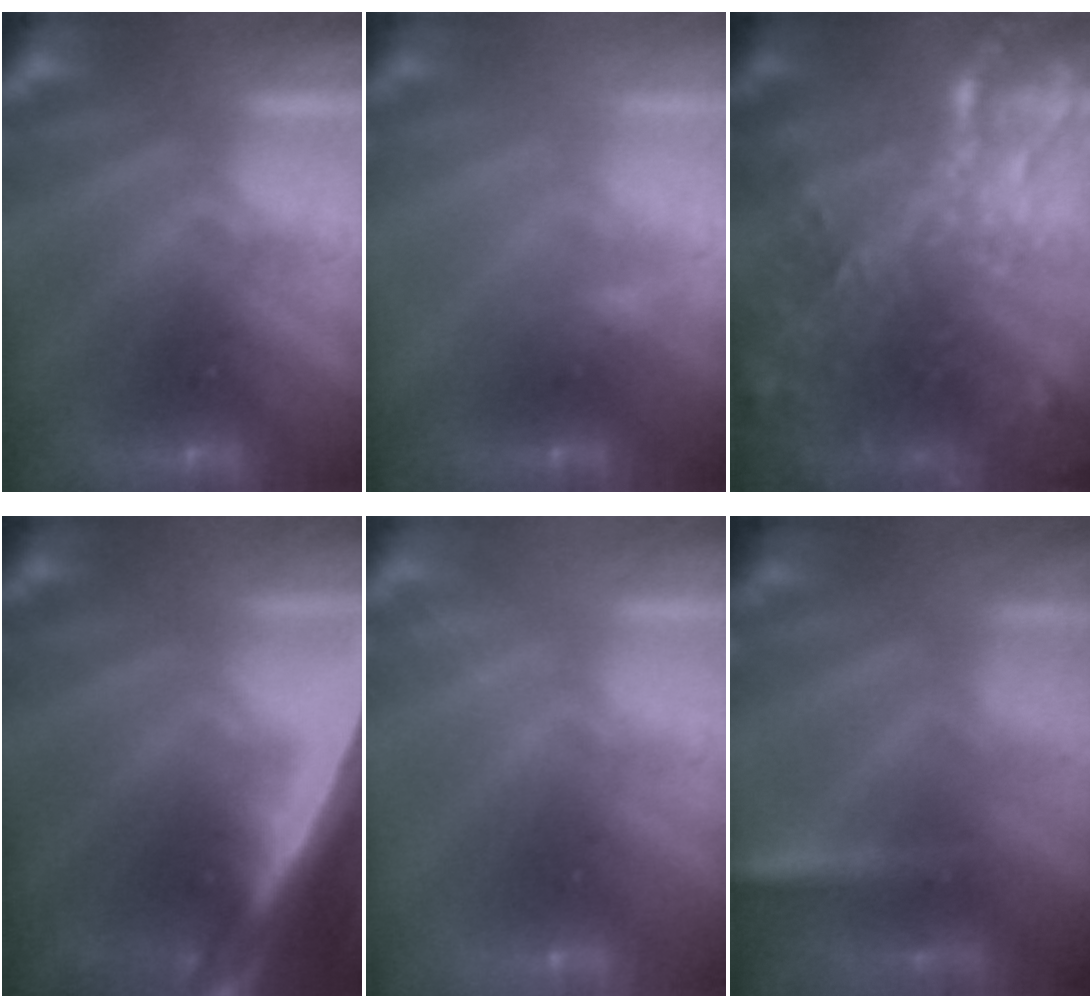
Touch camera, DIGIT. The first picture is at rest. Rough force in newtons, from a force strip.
{"total": 2.2}
{"total": 9.4}
{"total": 5.6}
{"total": 2.1}
{"total": 2.9}